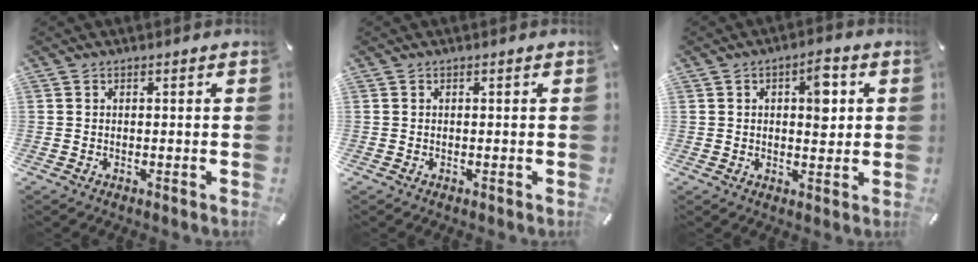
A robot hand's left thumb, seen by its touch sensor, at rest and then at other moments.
{"total": 0.0}
{"total": 7.2, "force": [1.7, 3.8, 5.9], "torque": [-0.069, -0.008, 0.021]}